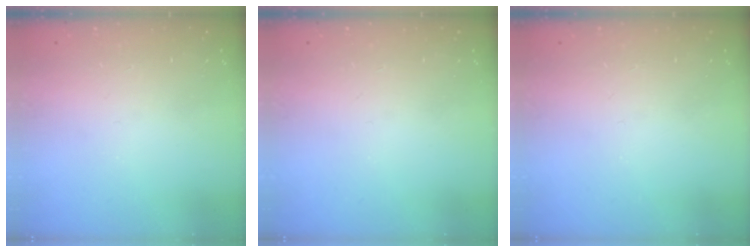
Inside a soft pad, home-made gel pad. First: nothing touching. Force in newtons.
{"total": 0.0}
{"total": 0.0}